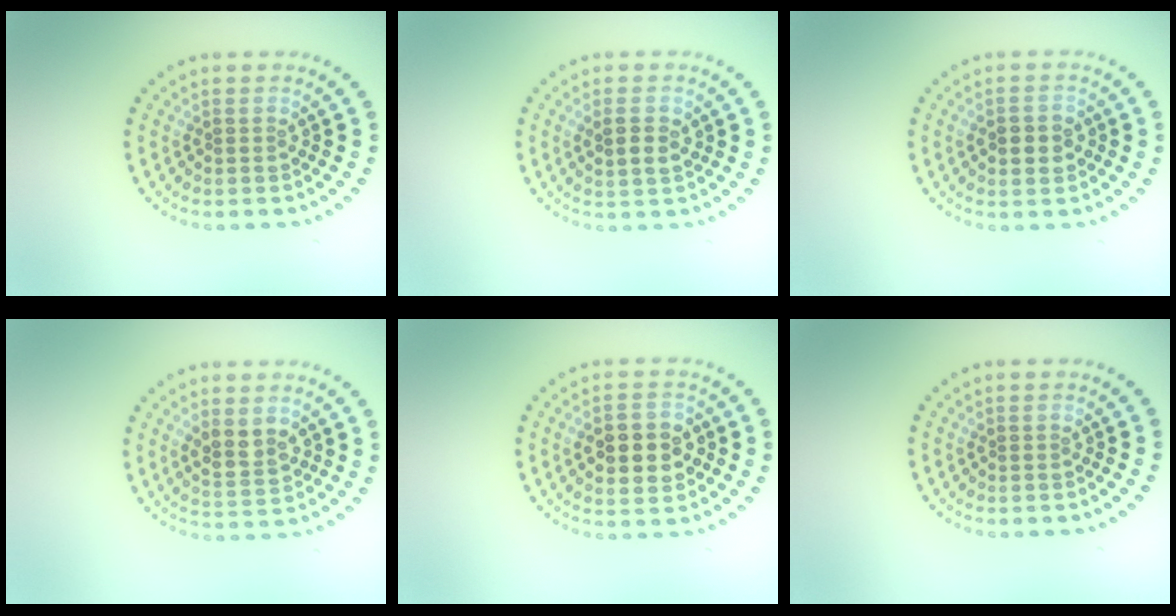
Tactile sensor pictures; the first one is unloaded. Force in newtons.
{"total": 2.3, "press": 2.2, "slide": 0.5}
{"total": 2.2, "press": 2.2, "slide": 0.1}
{"total": 2.6, "press": 2.5, "slide": 0.7}
{"total": 4.6, "press": 4.6, "slide": 0.1}
{"total": 0.0}